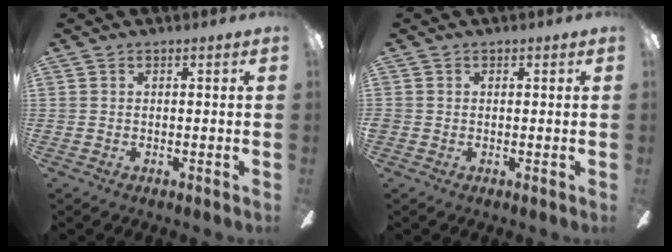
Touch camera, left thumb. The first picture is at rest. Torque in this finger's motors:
{"motor_torque": [0.07, 0.01, 0.16, -0.09, -0.01]}